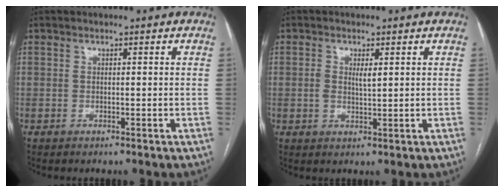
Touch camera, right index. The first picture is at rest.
{"total": 2.6, "force": [0.6, 0.9, 2.4], "torque": [-0.047, -0.001, 0.013]}